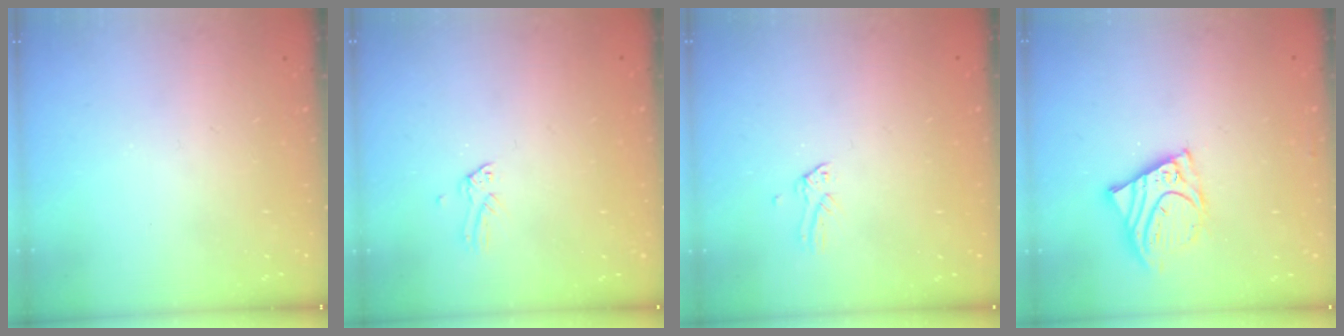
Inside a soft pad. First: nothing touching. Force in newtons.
{"total": 0.0}
{"total": 0.0}
{"total": 9.6, "press": 9.6, "slide": 1.3}